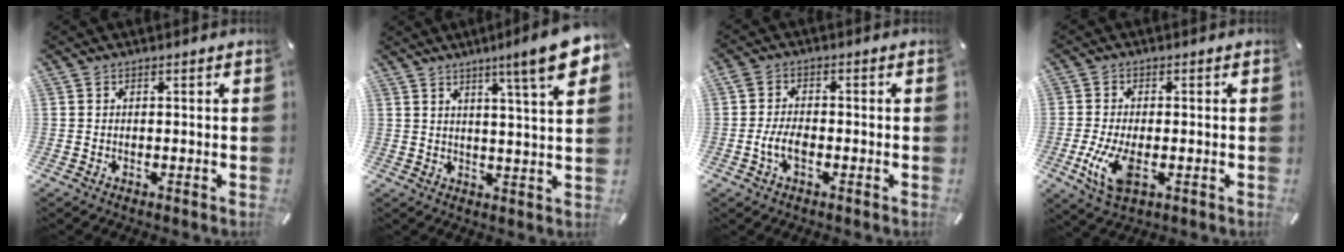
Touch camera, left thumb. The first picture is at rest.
{"total": 12.3, "force": [6.7, 0.4, 10.3], "torque": [-0.156, -0.034, 0.102]}
{"total": 5.1, "force": [-1.5, 2.8, 3.9], "torque": [-0.085, 0.006, -0.030]}
{"total": 8.8, "force": [-2.0, 4.2, 7.4], "torque": [-0.171, -0.013, -0.035]}